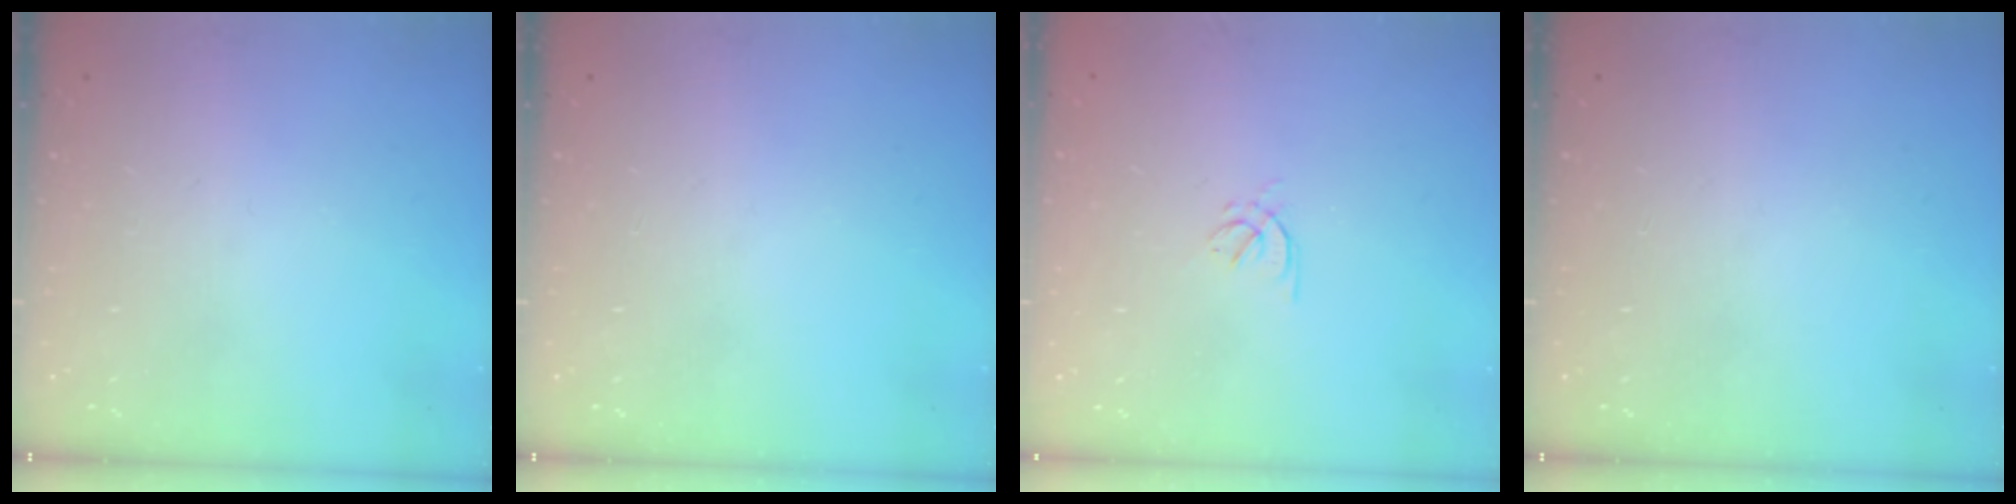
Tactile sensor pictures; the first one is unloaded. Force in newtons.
{"total": 0.0}
{"total": 2.1, "press": 2.0, "slide": 0.6}
{"total": 0.0}